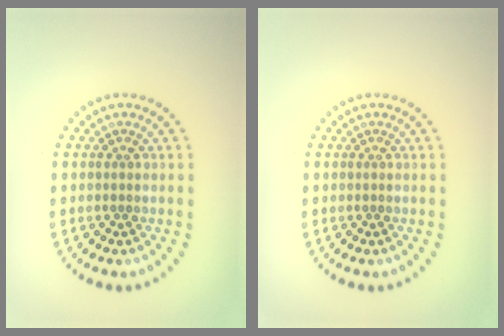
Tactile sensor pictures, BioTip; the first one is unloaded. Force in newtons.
{"total": 0.0}